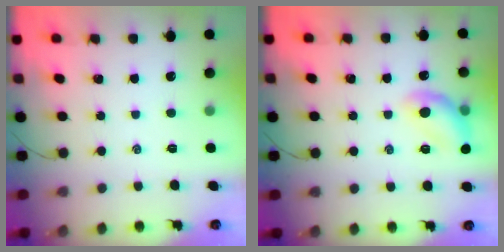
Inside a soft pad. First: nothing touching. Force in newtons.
{"total": 11.6, "press": 11.6, "slide": 0.6}